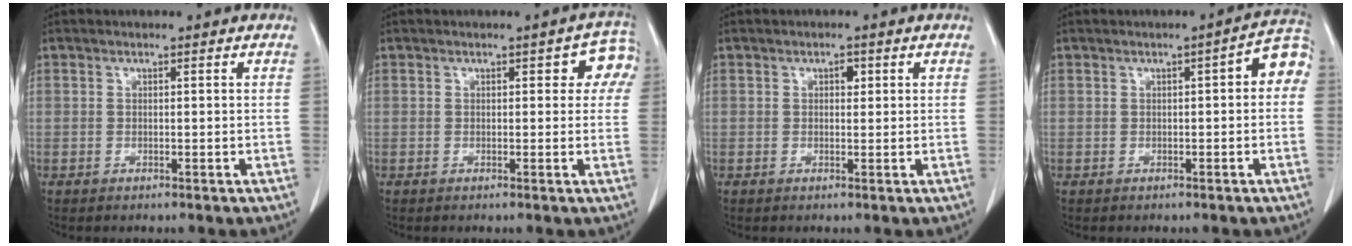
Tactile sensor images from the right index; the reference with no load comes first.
{"total": 4.4, "force": [1.3, 2.5, 3.4], "torque": [-0.019, 0.020, 0.007]}
{"total": 1.3, "force": [0.4, 0.8, 0.9], "torque": [-0.011, 0.001, 0.005]}
{"total": 4.7, "force": [0.4, 1.4, 4.4], "torque": [-0.048, 0.023, -0.001]}